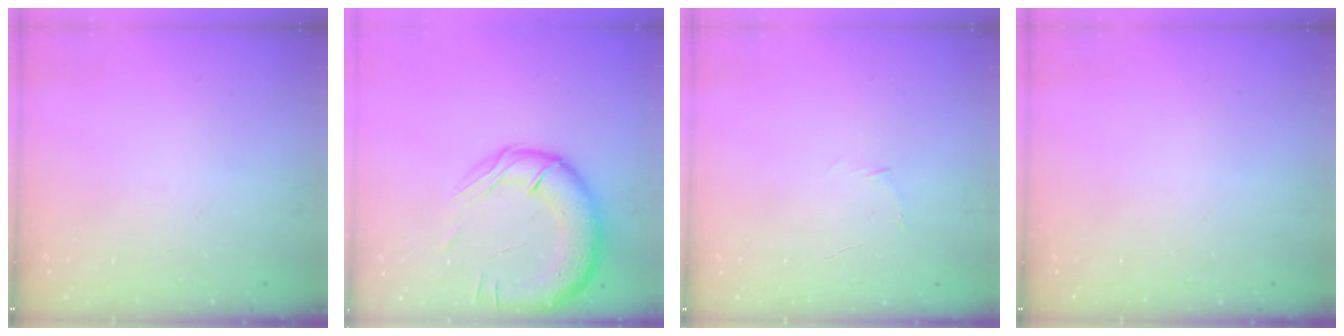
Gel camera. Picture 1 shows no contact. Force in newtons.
{"total": 17.3, "press": 16.9, "slide": 3.5}
{"total": 3.8, "press": 3.6, "slide": 1.1}
{"total": 0.0}